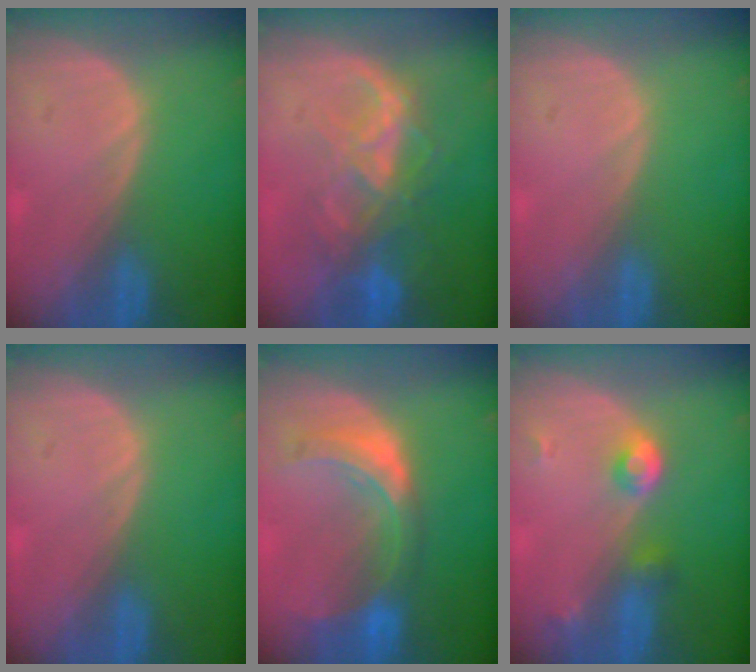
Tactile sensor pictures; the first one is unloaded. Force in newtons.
{"total": 8.8, "press": 7.5, "slide": 4.6}
{"total": 0.0}
{"total": 0.0}
{"total": 8.1, "press": 7.2, "slide": 3.7}
{"total": 3.8, "press": 3.6, "slide": 1.2}